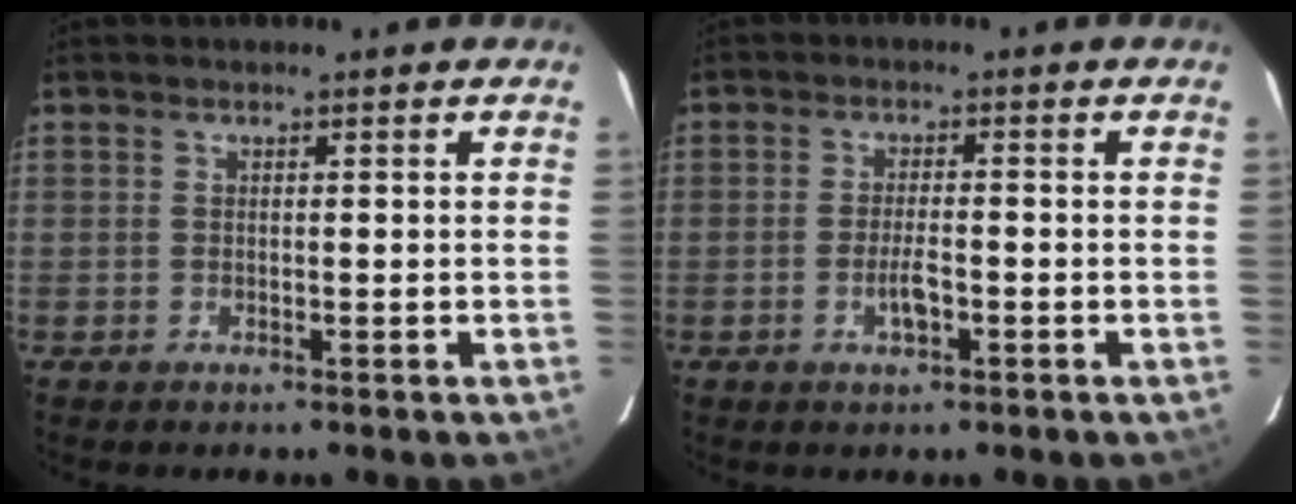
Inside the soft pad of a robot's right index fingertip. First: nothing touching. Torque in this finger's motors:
{"motor_torque": [-0.01, 0.01, 0.01, 0.00]}